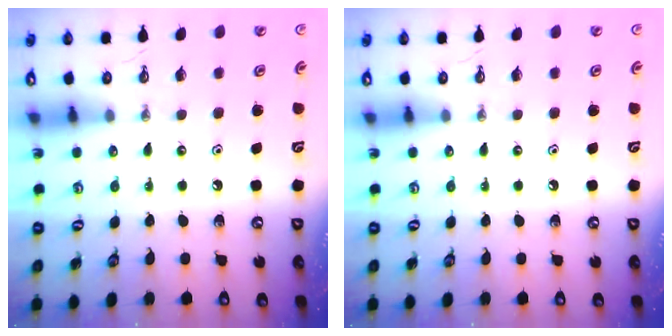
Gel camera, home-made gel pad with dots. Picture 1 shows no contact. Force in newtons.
{"total": 0.0}